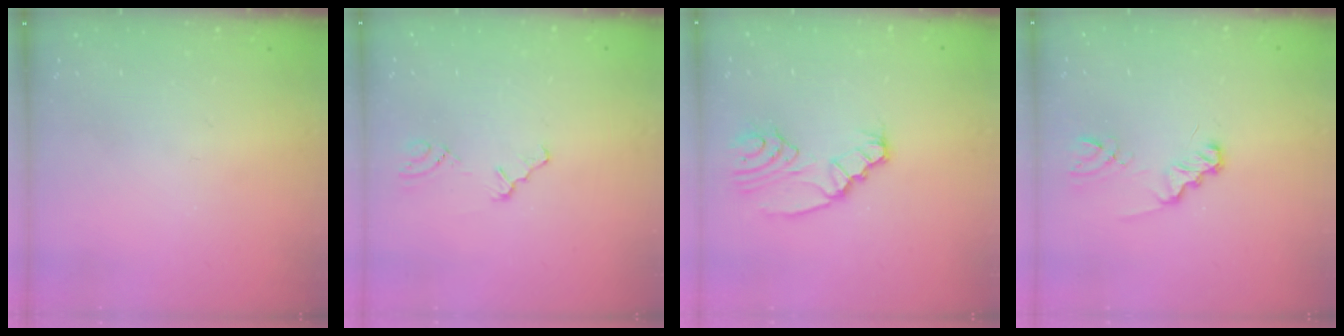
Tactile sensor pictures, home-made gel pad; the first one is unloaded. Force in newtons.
{"total": 0.8, "press": 0.7, "slide": 0.2}
{"total": 5.1, "press": 5.1, "slide": 0.6}
{"total": 2.1, "press": 2.1, "slide": 0.3}